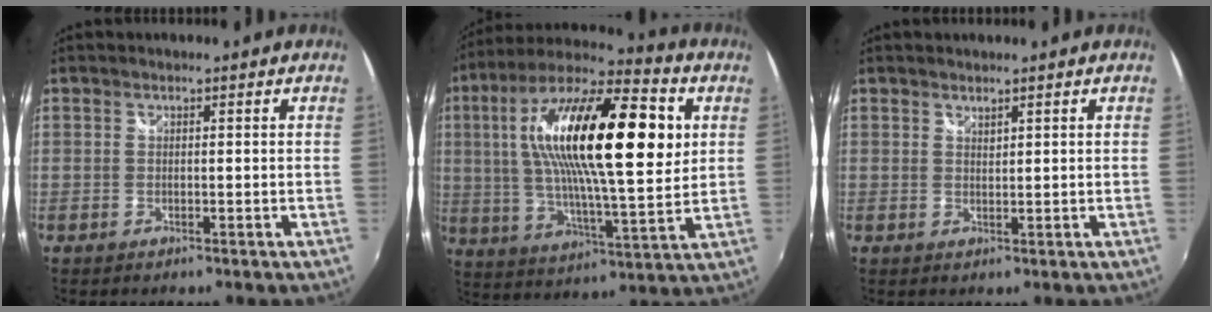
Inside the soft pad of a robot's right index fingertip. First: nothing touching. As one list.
[{"total": 27.0, "force": [6.4, 7.5, 25.2], "torque": [-0.453, 0.026, 0.096]}, {"total": 1.0, "force": [1.0, 0.2, 0.2], "torque": [-0.002, 0.000, 0.017]}]